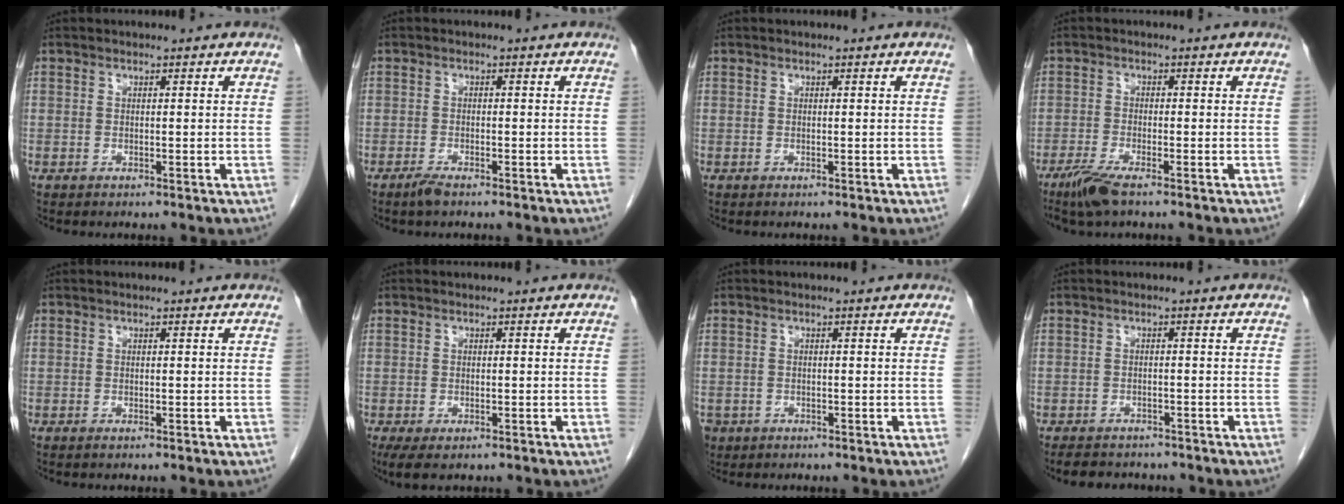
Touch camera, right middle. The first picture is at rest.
{"total": 1.6, "force": [-1.3, 0.2, 0.9], "torque": [-0.026, -0.004, -0.025]}
{"total": 0.0}
{"total": 4.4, "force": [-3.1, 0.4, 3.1], "torque": [-0.068, -0.012, -0.062]}
{"total": 0.0}
{"total": 4.0, "force": [-2.6, 1.7, 2.5], "torque": [-0.045, -0.011, -0.039]}
{"total": 2.7, "force": [-1.6, 2.1, 0.5], "torque": [-0.012, 0.000, -0.027]}
{"total": 6.4, "force": [-5.7, 2.4, 1.9], "torque": [-0.028, 0.000, -0.073]}